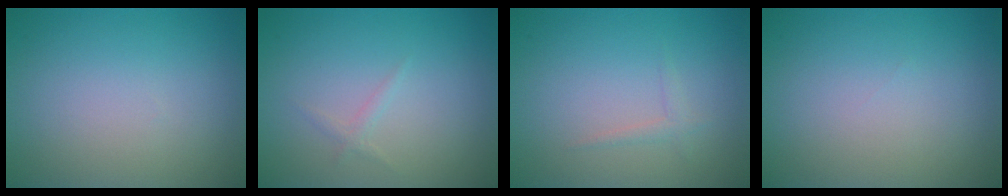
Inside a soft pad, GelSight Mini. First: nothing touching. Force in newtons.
{"total": 0.7, "press": 0.7, "slide": 0.0}
{"total": 0.9, "press": 0.9, "slide": 0.1}
{"total": 0.0}